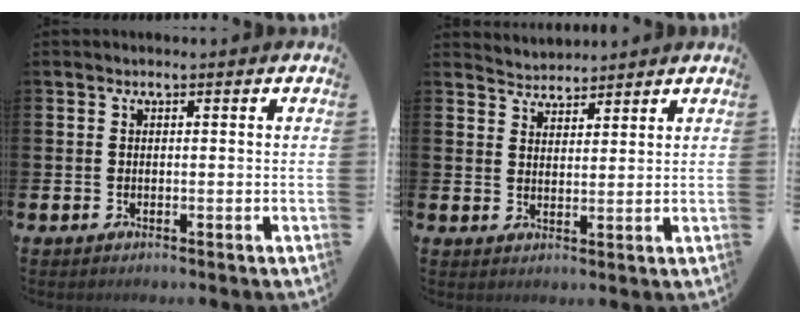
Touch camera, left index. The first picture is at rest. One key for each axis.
{"total": 3.5, "fx": 3.4, "fy": 0.6, "fz": -0.6, "tx": -0.007, "ty": -0.014, "tz": 0.064}